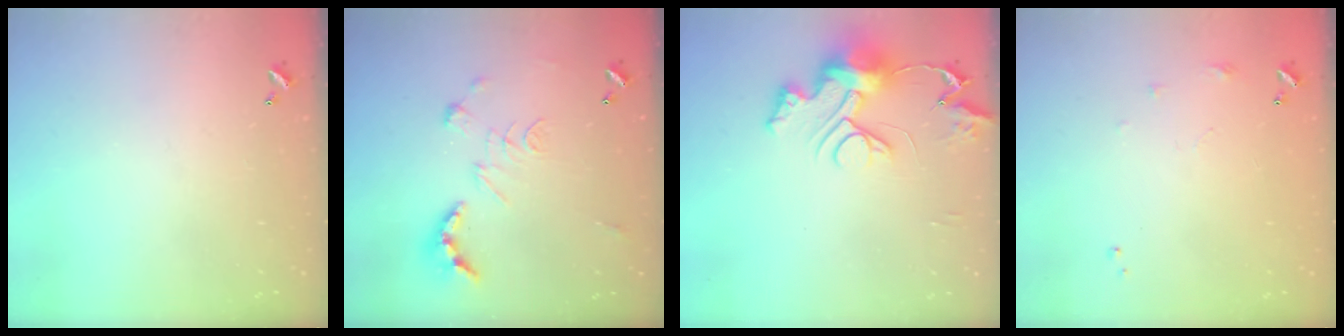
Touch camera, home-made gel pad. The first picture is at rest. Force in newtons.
{"total": 2.5, "press": 2.0, "slide": 1.5}
{"total": 13.0, "press": 13.0, "slide": 0.8}
{"total": 5.9, "press": 5.9, "slide": 0.8}